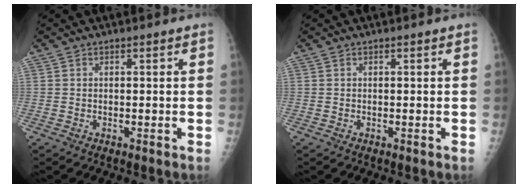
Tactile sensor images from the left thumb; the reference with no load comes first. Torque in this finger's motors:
{"motor_torque": [0.00, 0.00, -0.14, -0.14, 0.00]}